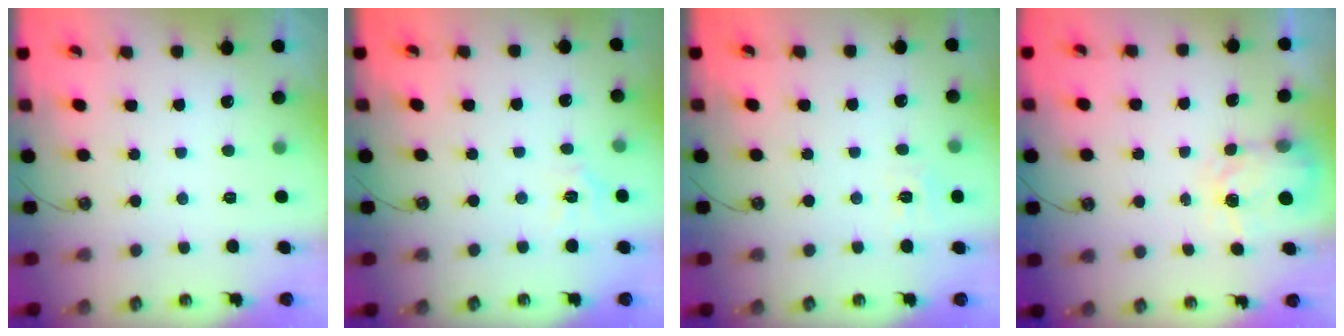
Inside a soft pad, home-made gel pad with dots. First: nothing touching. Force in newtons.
{"total": 3.5, "press": 3.4, "slide": 0.5}
{"total": 6.4, "press": 6.4, "slide": 0.7}
{"total": 4.0, "press": 3.9, "slide": 0.7}